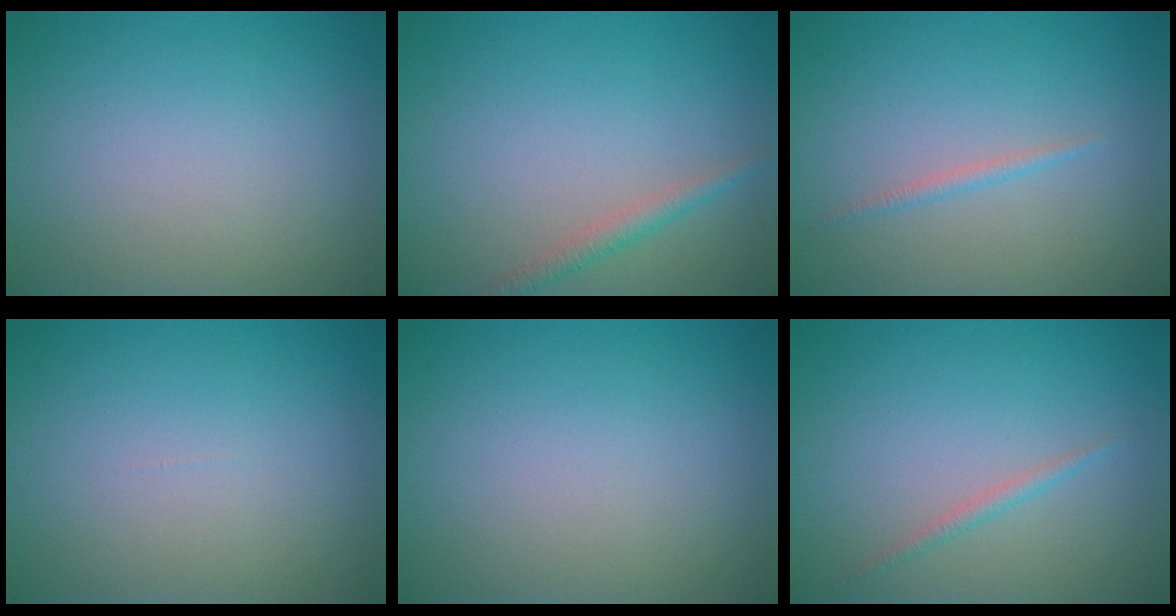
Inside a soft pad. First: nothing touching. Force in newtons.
{"total": 1.6, "press": 1.6, "slide": 0.1}
{"total": 0.8, "press": 0.8, "slide": 0.0}
{"total": 0.0}
{"total": 0.0}
{"total": 0.9, "press": 0.9, "slide": 0.0}